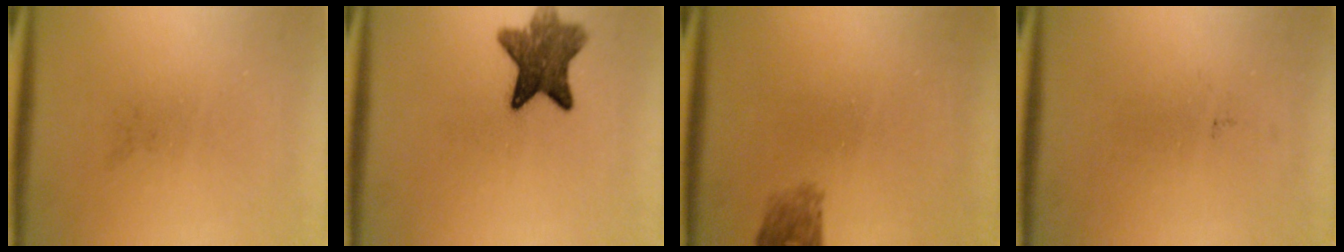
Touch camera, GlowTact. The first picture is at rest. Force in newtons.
{"total": 8.5}
{"total": 2.2}
{"total": 0.0}